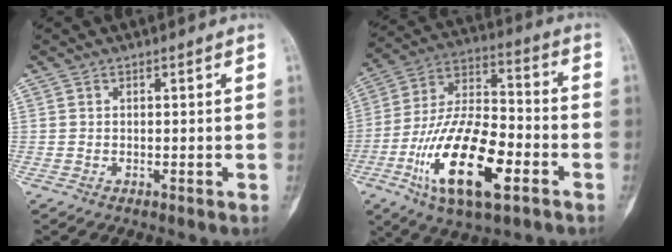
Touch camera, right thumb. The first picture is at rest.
{"total": 21.4, "force": [-8.3, 9.1, 17.6], "torque": [-0.320, 0.038, -0.143]}